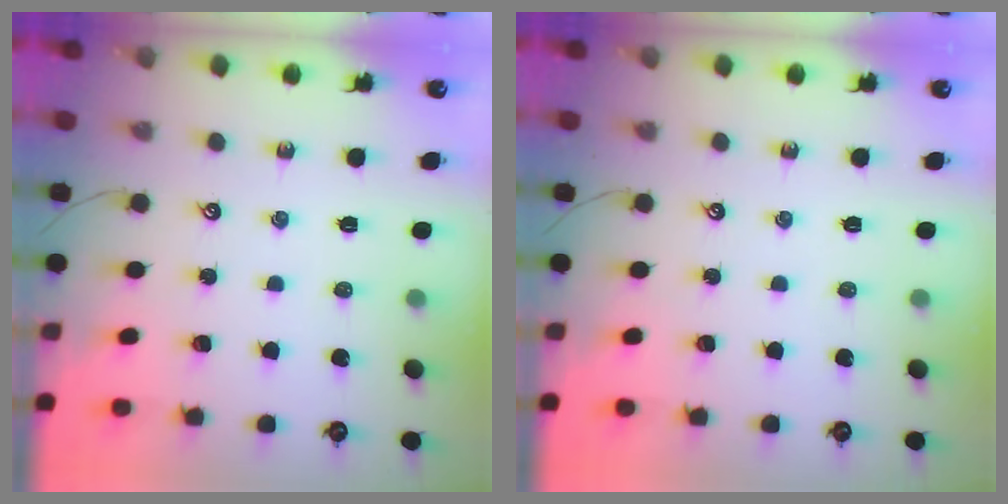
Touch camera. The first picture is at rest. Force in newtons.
{"total": 0.0}